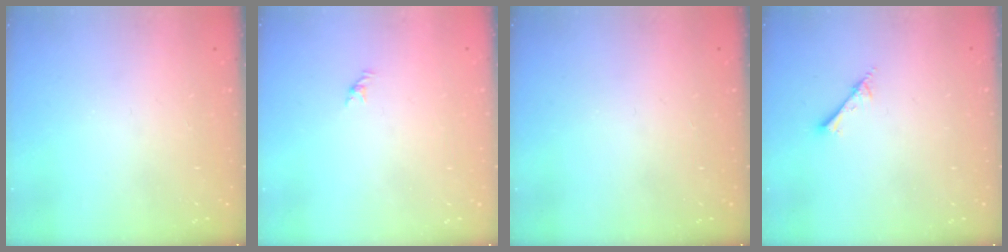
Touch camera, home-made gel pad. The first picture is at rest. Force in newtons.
{"total": 0.5, "press": 0.3, "slide": 0.4}
{"total": 0.0}
{"total": 2.2, "press": 2.2, "slide": 0.3}